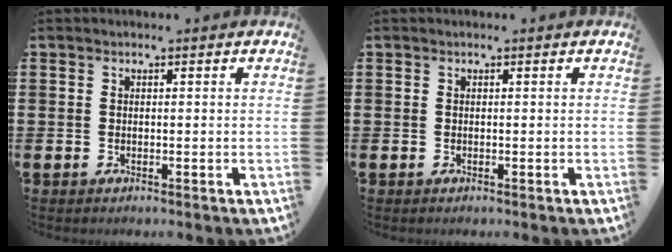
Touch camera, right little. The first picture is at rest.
{"total": 0.0}